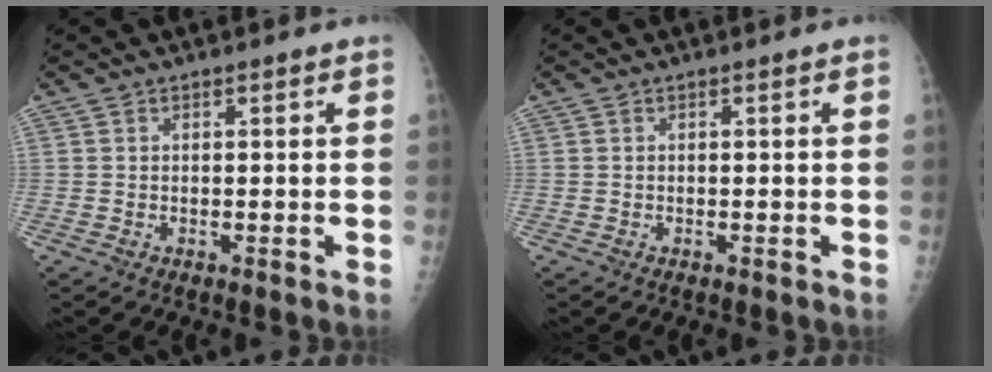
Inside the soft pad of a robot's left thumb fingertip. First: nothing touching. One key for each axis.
{"total": 0.0}